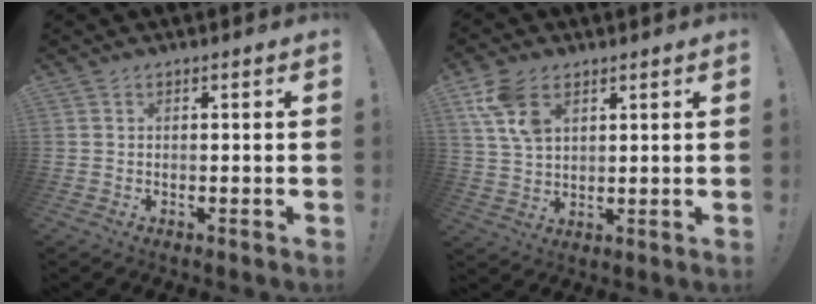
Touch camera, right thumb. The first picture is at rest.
{"total": 9.8, "force": [4.7, 6.0, 6.2], "torque": [-0.123, -0.004, 0.093]}